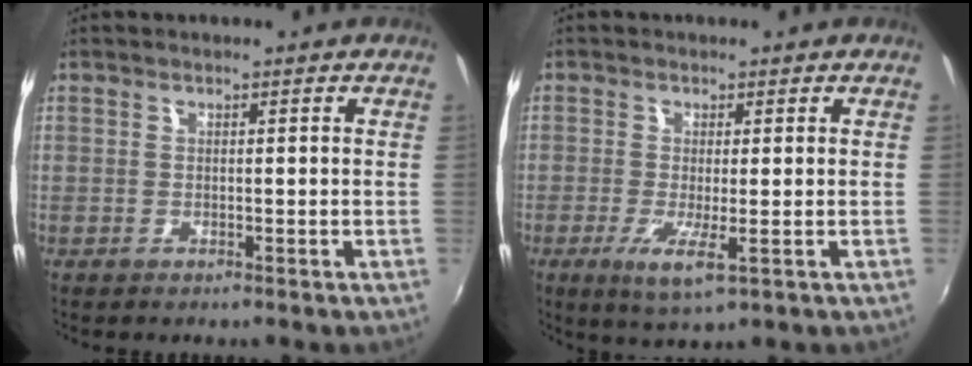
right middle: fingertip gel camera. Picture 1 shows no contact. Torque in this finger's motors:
{"motor_torque": [-0.01, -0.44, 0.06, 0.05]}